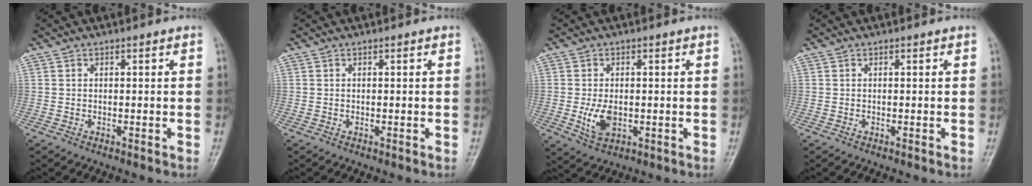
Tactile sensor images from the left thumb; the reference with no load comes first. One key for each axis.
{"total": 0.0}
{"total": 5.4, "fx": -0.8, "fy": 3.4, "fz": 4.1, "tx": -0.073, "ty": -0.008, "tz": -0.009}
{"total": 0.0}